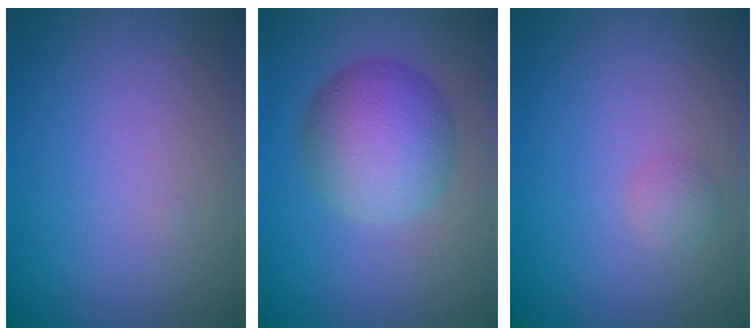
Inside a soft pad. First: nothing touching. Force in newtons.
{"total": 6.7, "press": 6.7, "slide": 0.2}
{"total": 1.1, "press": 1.1, "slide": 0.1}